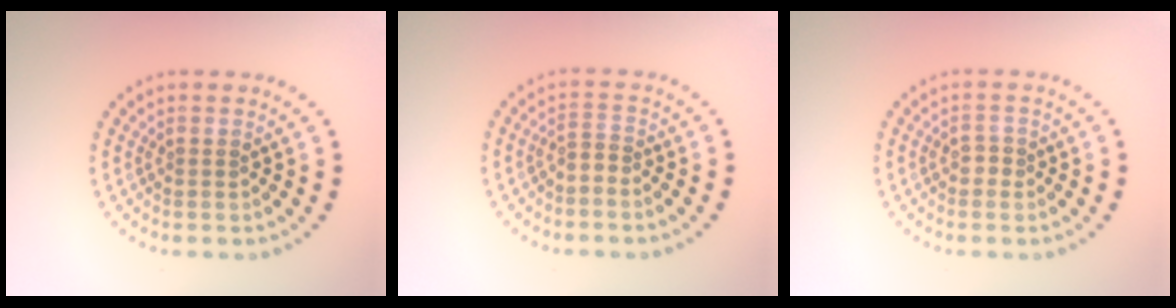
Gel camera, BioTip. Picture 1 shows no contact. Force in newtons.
{"total": 1.1, "press": 0.6, "slide": 1.0}
{"total": 1.0, "press": 1.0, "slide": 0.2}